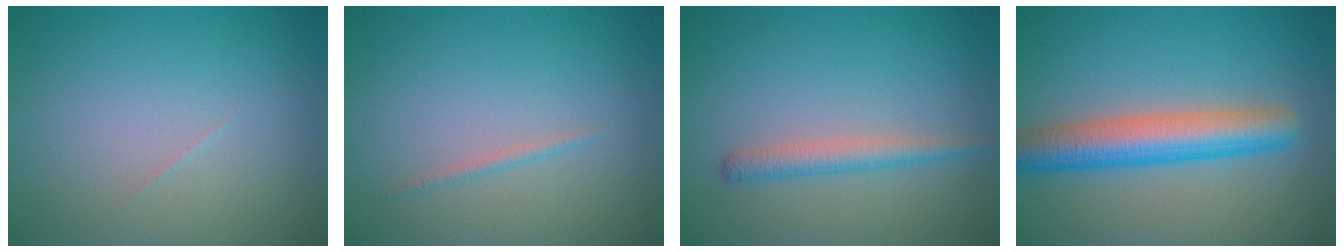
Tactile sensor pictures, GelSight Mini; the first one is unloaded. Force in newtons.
{"total": 0.6, "press": 0.6, "slide": 0.0}
{"total": 2.1, "press": 2.1, "slide": 0.1}
{"total": 6.1, "press": 6.1, "slide": 0.2}